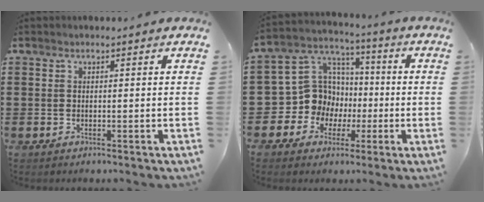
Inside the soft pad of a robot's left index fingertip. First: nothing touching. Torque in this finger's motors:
{"motor_torque": [1.09, 1.05, 0.26, 0.03]}